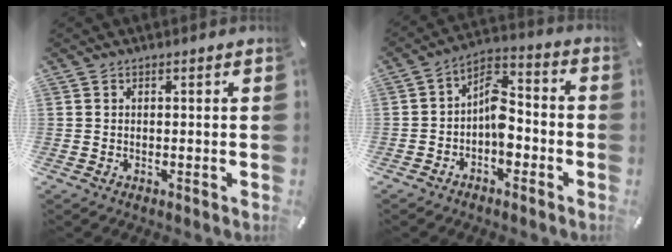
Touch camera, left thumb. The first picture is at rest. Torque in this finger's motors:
{"motor_torque": [0.54, 1.98, 0.69, 0.08, 0.10]}